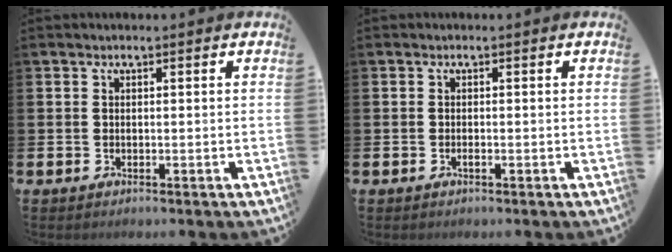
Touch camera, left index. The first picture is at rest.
{"total": 0.0}